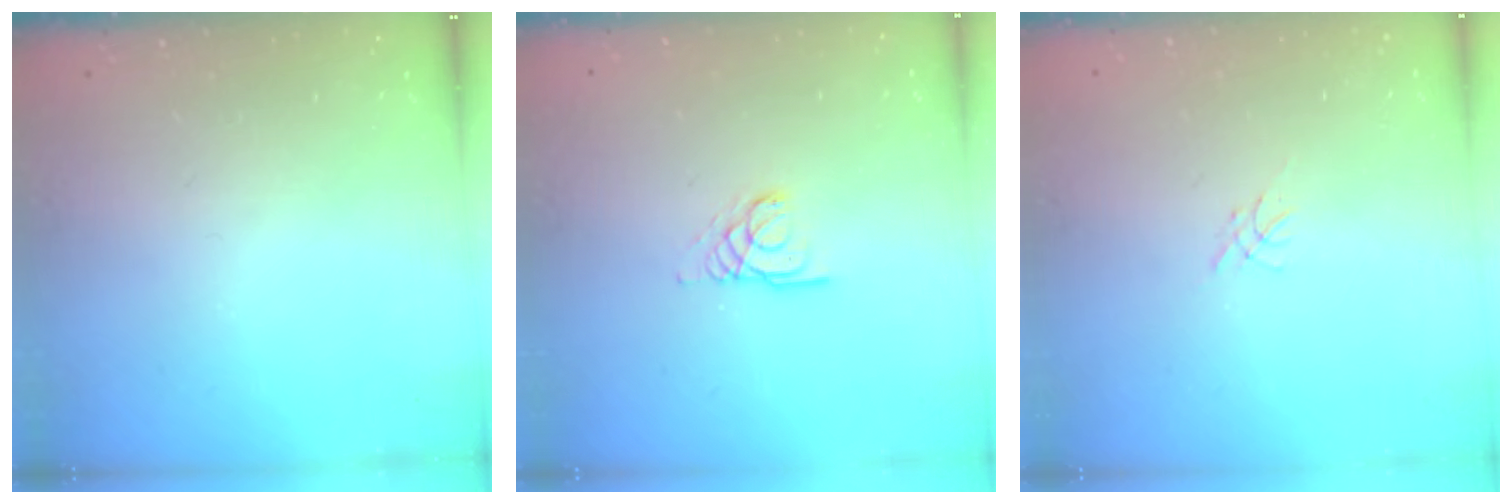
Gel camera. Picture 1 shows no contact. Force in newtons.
{"total": 3.1, "press": 3.1, "slide": 0.2}
{"total": 0.0}